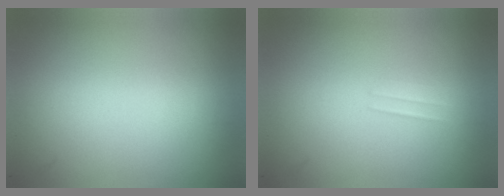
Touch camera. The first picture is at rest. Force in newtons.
{"total": 1.1}